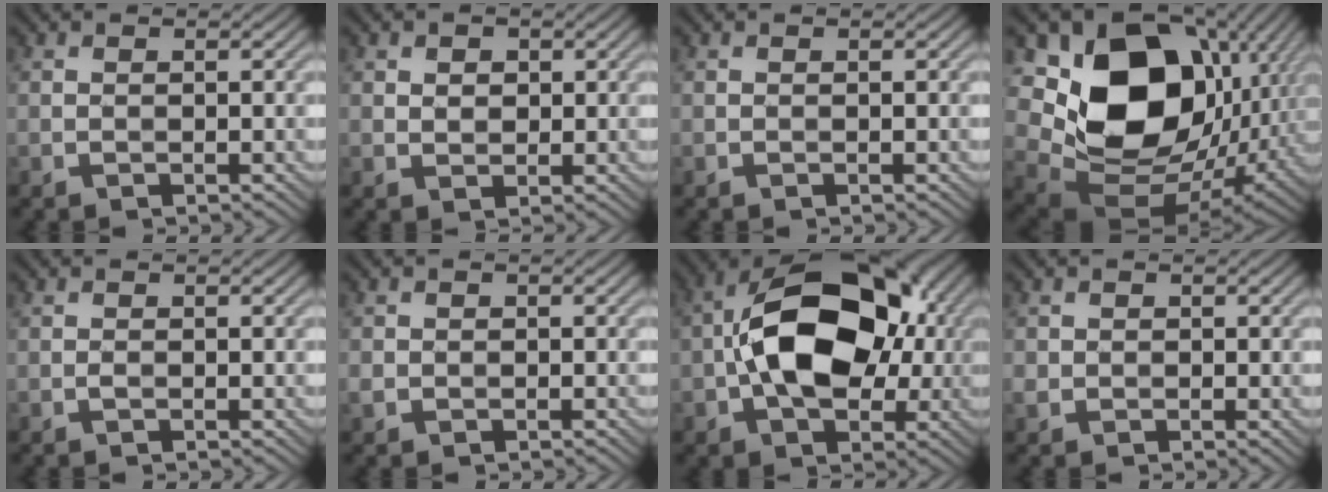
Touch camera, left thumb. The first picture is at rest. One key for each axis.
{"total": 2.2, "fx": 0.8, "fy": 1.7, "fz": 1.1, "tx": -0.028, "ty": -0.002, "tz": 0.007}
{"total": 0.0}
{"total": 18.5, "fx": 3.3, "fy": 13.8, "fz": 11.9, "tx": -0.250, "ty": -0.037, "tz": 0.089}
{"total": 0.6, "fx": -0.3, "fy": 0.3, "fz": 0.5, "tx": -0.012, "ty": 0.001, "tz": -0.008}
{"total": 1.5, "fx": -0.3, "fy": 1.4, "fz": 0.5, "tx": -0.018, "ty": -0.002, "tz": -0.008}
{"total": 15.1, "fx": -0.4, "fy": 9.5, "fz": 11.7, "tx": -0.187, "ty": 0.025, "tz": -0.015}
{"total": 1.4, "fx": 0.0, "fy": 1.3, "fz": 0.4, "tx": -0.016, "ty": -0.004, "tz": -0.001}